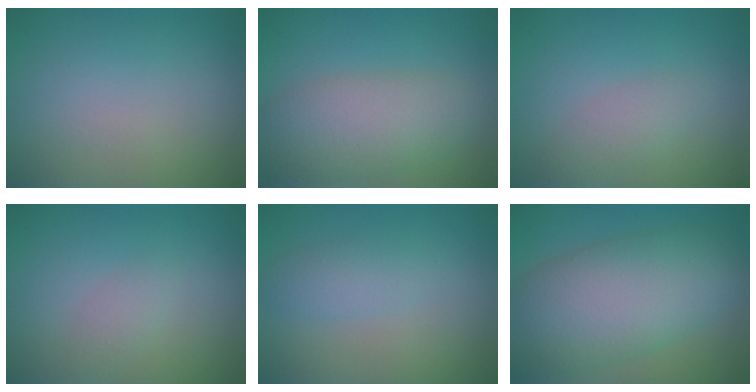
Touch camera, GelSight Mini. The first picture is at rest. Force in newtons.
{"total": 5.8, "press": 5.7, "slide": 0.4}
{"total": 2.2, "press": 2.2, "slide": 0.1}
{"total": 1.3, "press": 1.3, "slide": 0.1}
{"total": 2.0, "press": 2.0, "slide": 0.1}
{"total": 10.2, "press": 10.2, "slide": 0.4}